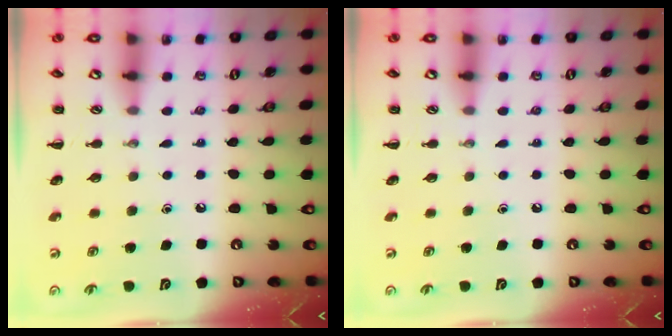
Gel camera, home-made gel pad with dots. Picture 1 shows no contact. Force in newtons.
{"total": 0.0}